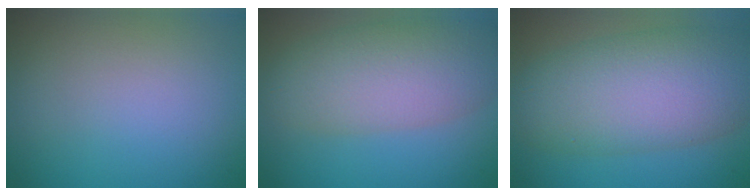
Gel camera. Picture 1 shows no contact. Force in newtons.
{"total": 7.3, "press": 7.3, "slide": 0.1}
{"total": 10.1, "press": 10.1, "slide": 0.3}